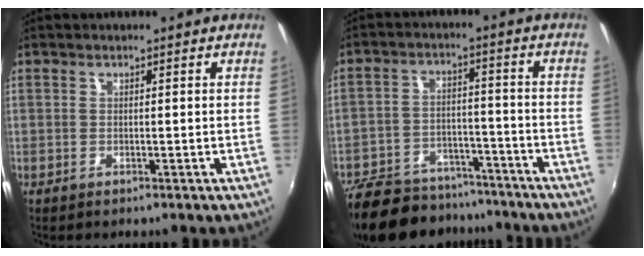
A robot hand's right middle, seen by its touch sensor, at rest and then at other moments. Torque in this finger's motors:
{"motor_torque": [1.16, -0.98, 0.51, 0.21]}